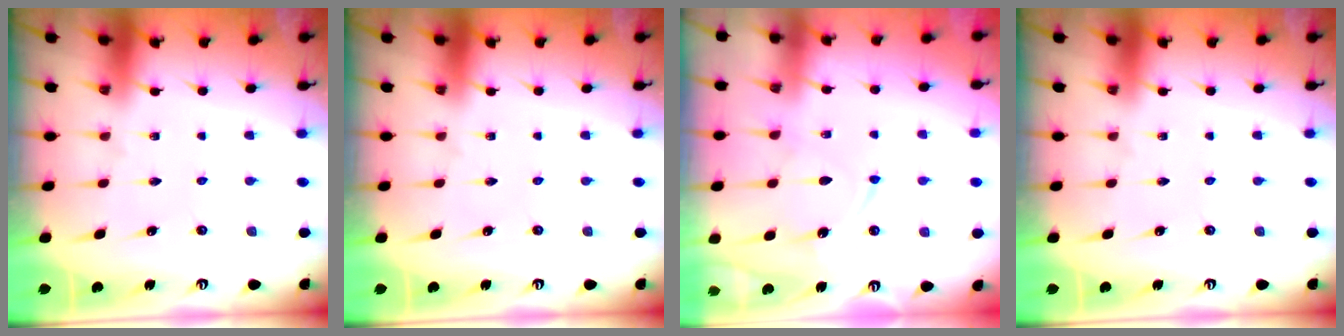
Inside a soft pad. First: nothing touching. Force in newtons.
{"total": 0.0}
{"total": 9.6, "press": 9.6, "slide": 1.1}
{"total": 0.0}